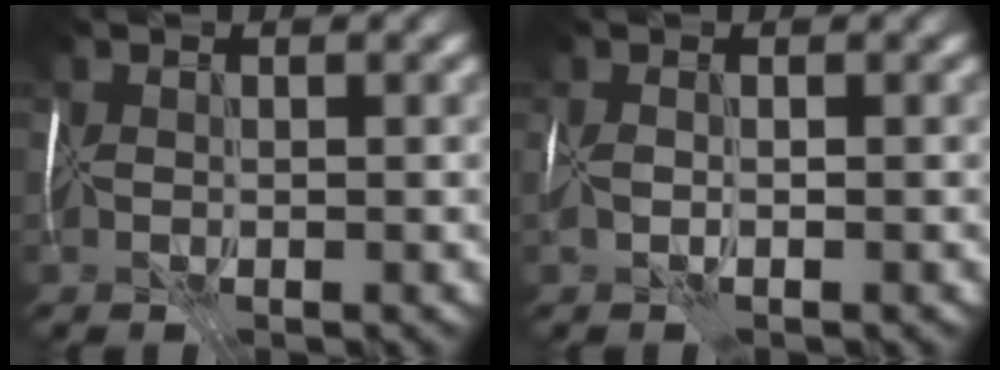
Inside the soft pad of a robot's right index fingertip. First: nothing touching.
{"total": 1.9, "force": [-0.4, 0.9, 1.7], "torque": [-0.037, -0.003, -0.010]}